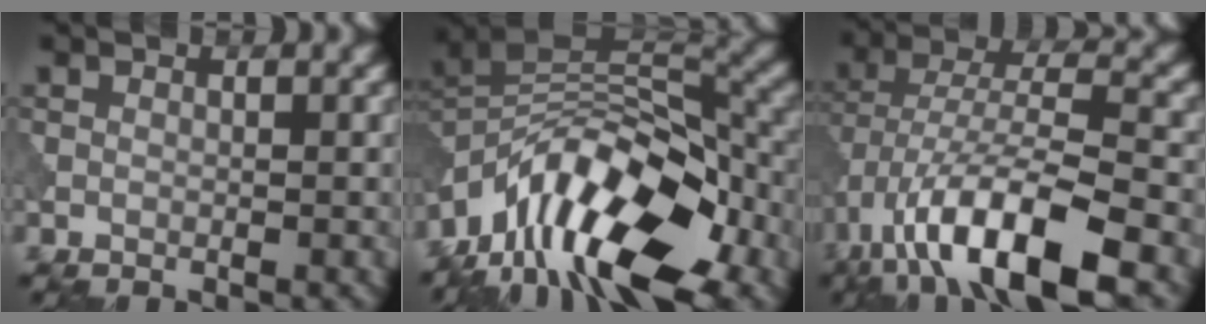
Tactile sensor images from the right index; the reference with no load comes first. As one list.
[{"total": 13.5, "force": [-7.0, 6.4, 9.6], "torque": [-0.161, 0.026, -0.137]}, {"total": 11.8, "force": [-6.2, 3.5, 9.4], "torque": [-0.165, 0.004, -0.114]}]